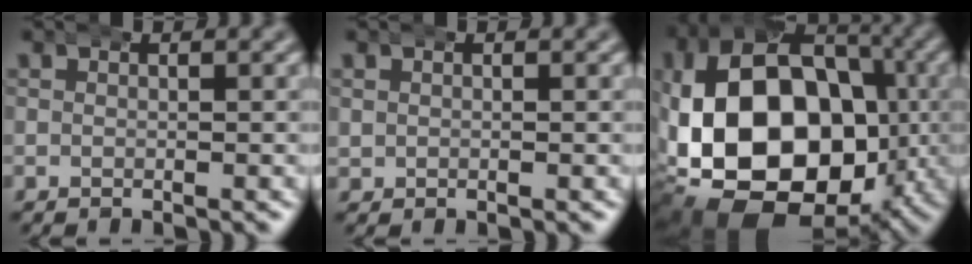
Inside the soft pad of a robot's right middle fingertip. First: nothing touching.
{"total": 1.0, "force": [0.3, 0.9, 0.4], "torque": [-0.010, 0.000, 0.007]}
{"total": 23.3, "force": [-3.0, 16.2, 16.5], "torque": [-0.329, -0.068, -0.012]}